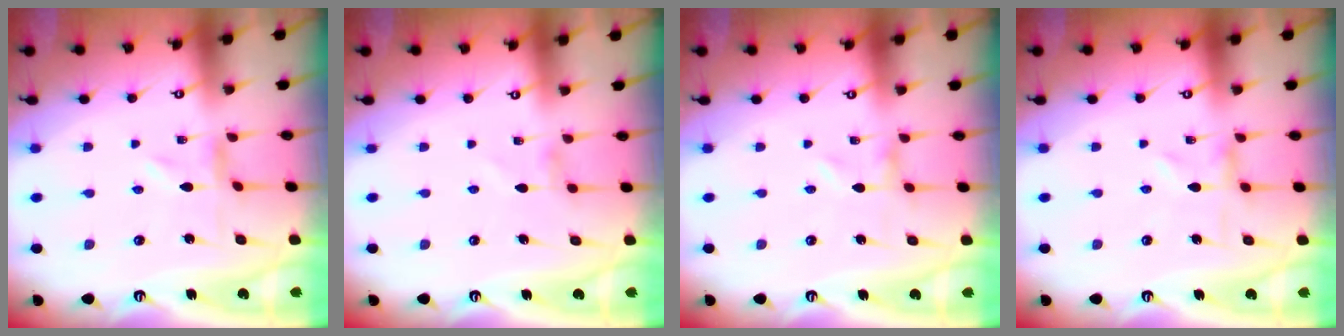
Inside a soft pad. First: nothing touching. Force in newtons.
{"total": 0.0}
{"total": 0.0}
{"total": 0.9, "press": 0.9, "slide": 0.2}